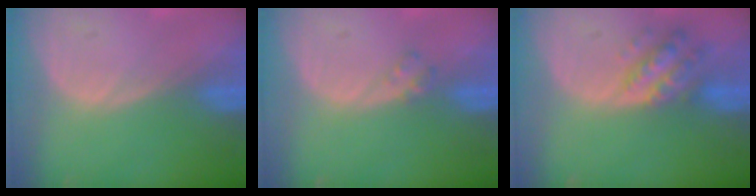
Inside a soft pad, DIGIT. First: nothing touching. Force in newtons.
{"total": 1.6, "press": 1.6, "slide": 0.2}
{"total": 6.4, "press": 5.8, "slide": 2.7}